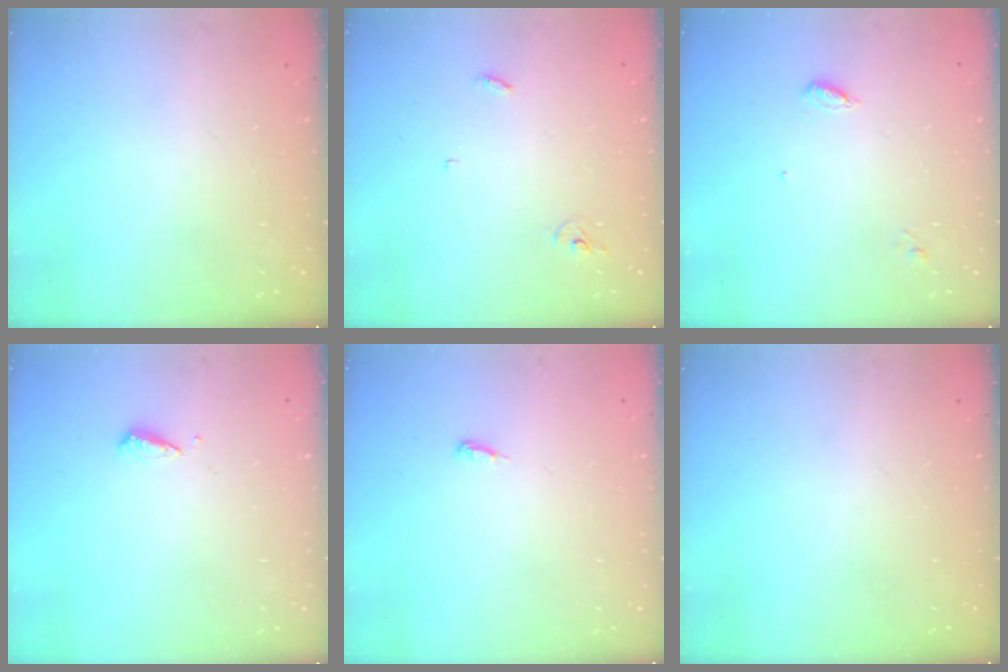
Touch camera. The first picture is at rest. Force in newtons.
{"total": 2.9, "press": 2.9, "slide": 0.2}
{"total": 4.0, "press": 4.0, "slide": 0.4}
{"total": 3.1, "press": 3.1, "slide": 0.2}
{"total": 3.5, "press": 3.5, "slide": 0.3}
{"total": 0.0}